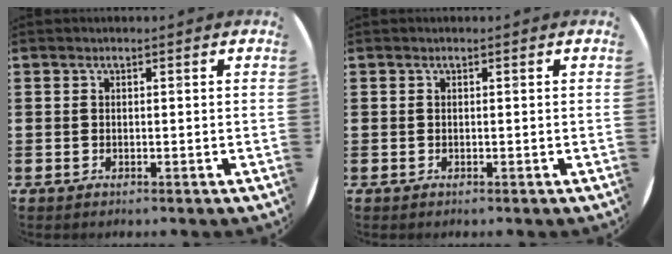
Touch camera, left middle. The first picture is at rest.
{"total": 0.0}